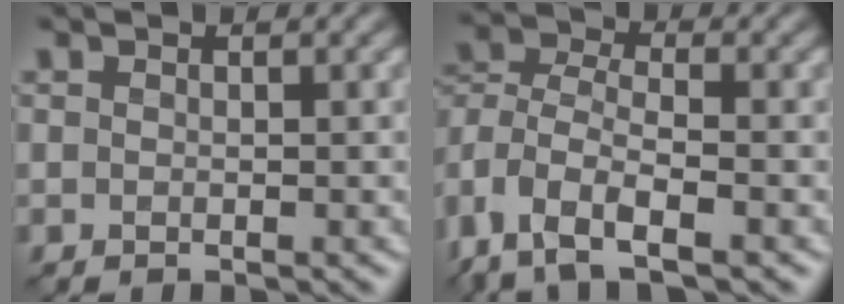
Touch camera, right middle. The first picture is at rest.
{"total": 8.0, "force": [-4.3, 3.9, 5.6], "torque": [-0.118, -0.005, -0.092]}